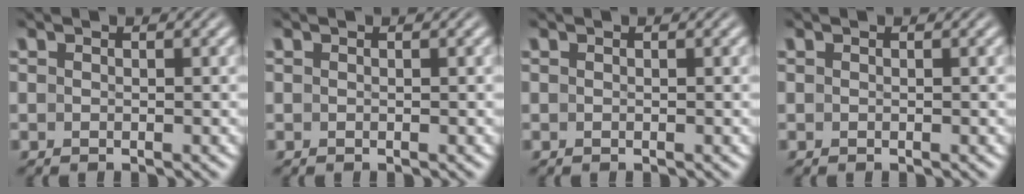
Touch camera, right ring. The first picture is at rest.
{"total": 0.0}
{"total": 0.0}
{"total": 0.0}